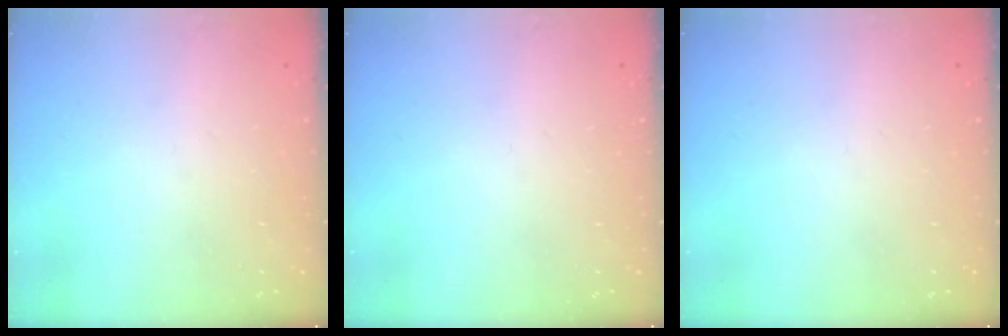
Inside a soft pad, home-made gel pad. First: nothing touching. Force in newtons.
{"total": 0.0}
{"total": 0.0}